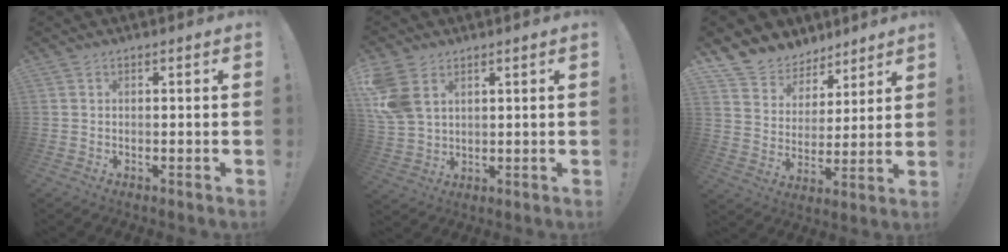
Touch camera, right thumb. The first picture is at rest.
{"total": 9.4, "force": [4.1, 6.4, 5.5], "torque": [-0.115, -0.012, 0.085]}
{"total": 10.0, "force": [7.5, 6.5, 0.9], "torque": [-0.022, -0.063, 0.146]}